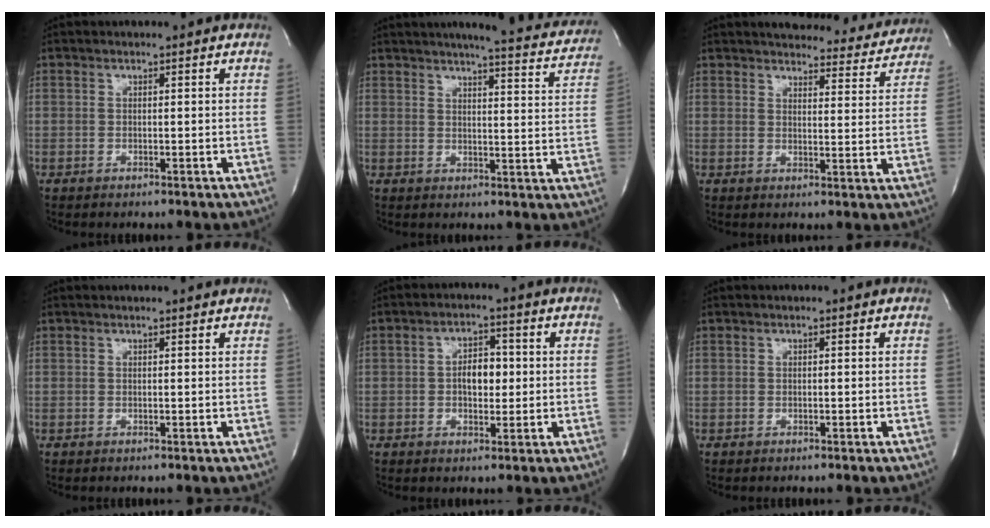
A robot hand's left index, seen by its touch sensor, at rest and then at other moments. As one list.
[{"total": 17.8, "force": [16.2, 1.9, 7.2], "torque": [-0.089, -0.035, 0.180]}, {"total": 16.0, "force": [15.0, 4.0, 3.7], "torque": [-0.021, -0.023, 0.166]}, {"total": 2.7, "force": [2.6, 0.0, 0.6], "torque": [-0.012, 0.008, 0.025]}, {"total": 4.8, "force": [0.1, 2.6, 4.0], "torque": [-0.065, 0.009, 0.003]}, {"total": 0.0}]